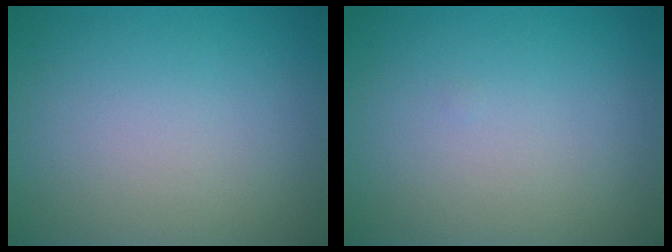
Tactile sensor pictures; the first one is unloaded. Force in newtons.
{"total": 0.0}